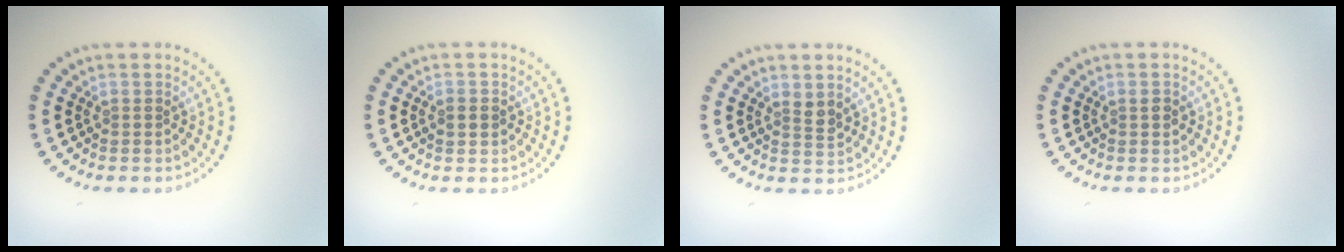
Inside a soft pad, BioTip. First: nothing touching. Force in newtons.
{"total": 1.1, "press": 1.1, "slide": 0.2}
{"total": 1.3, "press": 1.0, "slide": 0.8}
{"total": 0.7, "press": 0.7, "slide": 0.1}